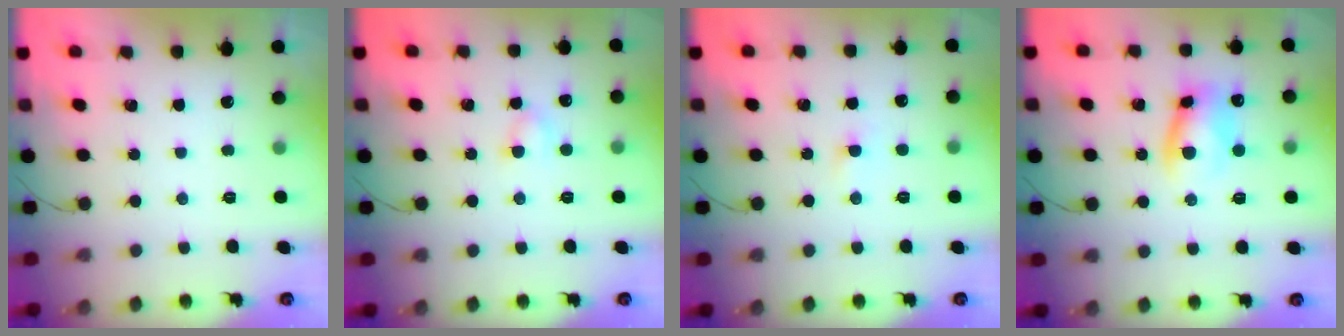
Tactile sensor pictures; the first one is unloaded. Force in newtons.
{"total": 3.4, "press": 3.2, "slide": 1.2}
{"total": 1.7, "press": 1.5, "slide": 0.8}
{"total": 8.9, "press": 8.9, "slide": 0.8}